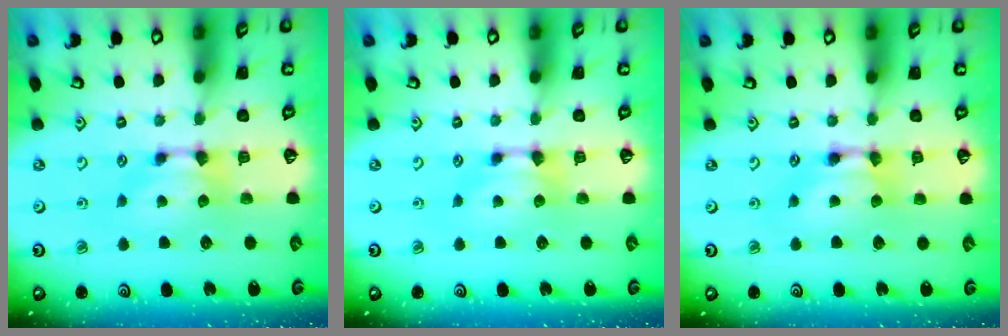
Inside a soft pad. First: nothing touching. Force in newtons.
{"total": 0.0}
{"total": 2.0, "press": 2.0, "slide": 0.1}